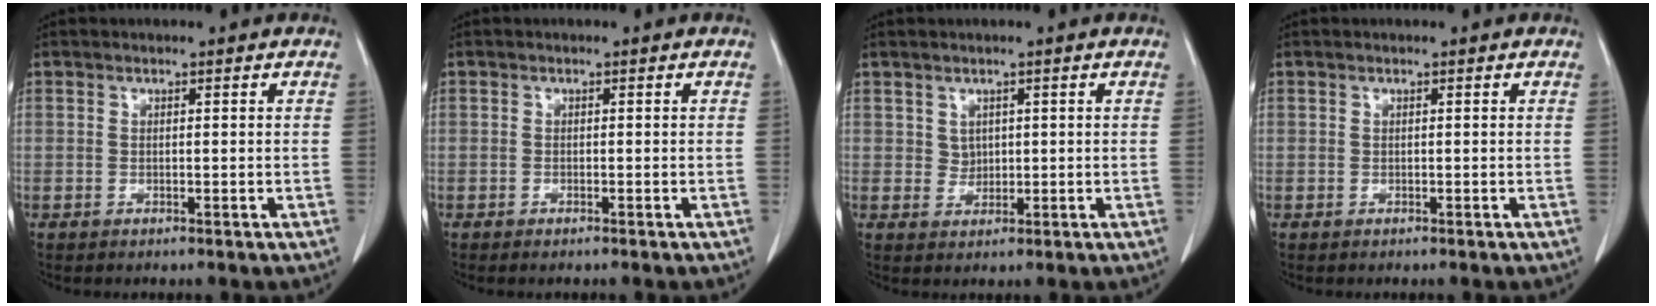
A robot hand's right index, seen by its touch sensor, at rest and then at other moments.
{"total": 0.7, "force": [-0.6, 0.0, 0.3], "torque": [-0.010, -0.002, -0.009]}
{"total": 1.7, "force": [0.5, 1.5, 0.5], "torque": [-0.005, -0.003, 0.010]}
{"total": 0.0}